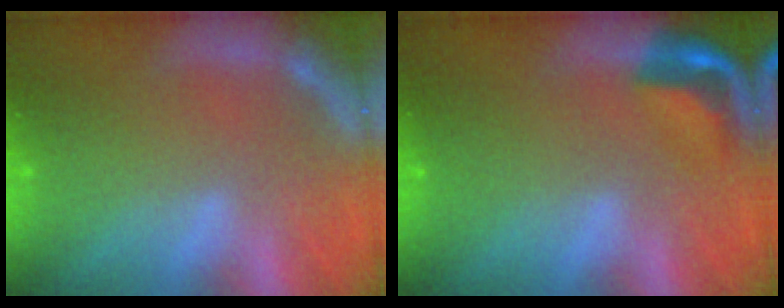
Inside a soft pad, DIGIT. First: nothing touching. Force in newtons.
{"total": 3.9}